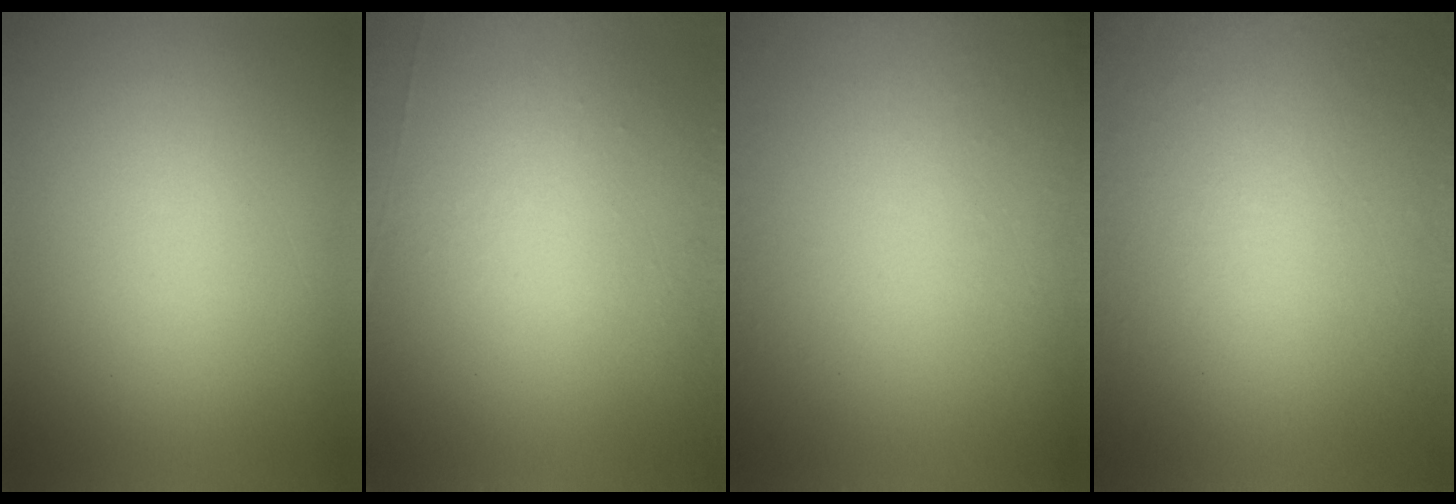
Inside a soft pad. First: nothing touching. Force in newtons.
{"total": 6.8}
{"total": 4.7}
{"total": 8.3}